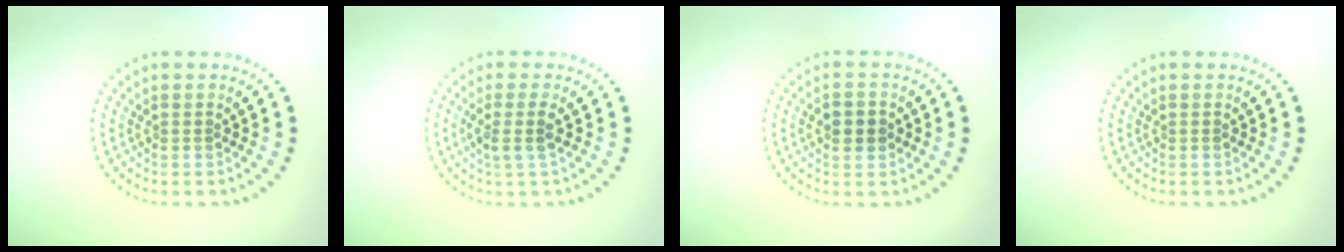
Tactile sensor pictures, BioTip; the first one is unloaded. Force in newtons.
{"total": 2.0, "press": 1.6, "slide": 1.2}
{"total": 2.2, "press": 2.2, "slide": 0.1}
{"total": 0.0}